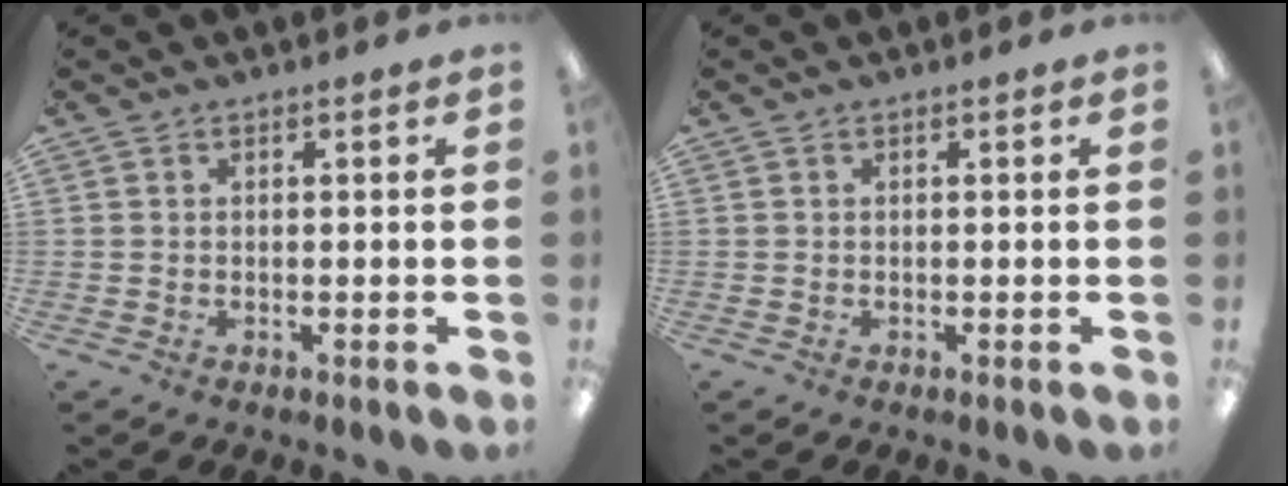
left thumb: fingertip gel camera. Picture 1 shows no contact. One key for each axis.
{"total": 0.0}